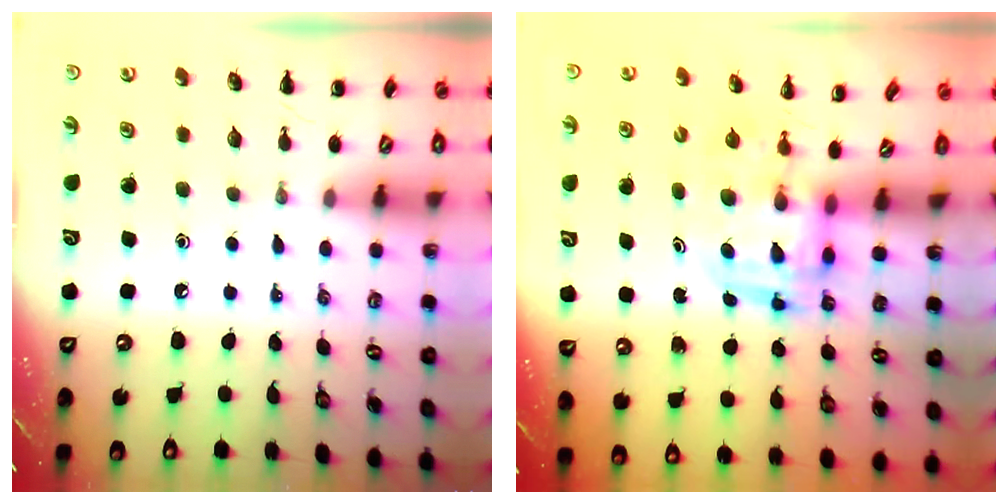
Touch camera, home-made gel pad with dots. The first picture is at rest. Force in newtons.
{"total": 3.3, "press": 3.2, "slide": 0.6}